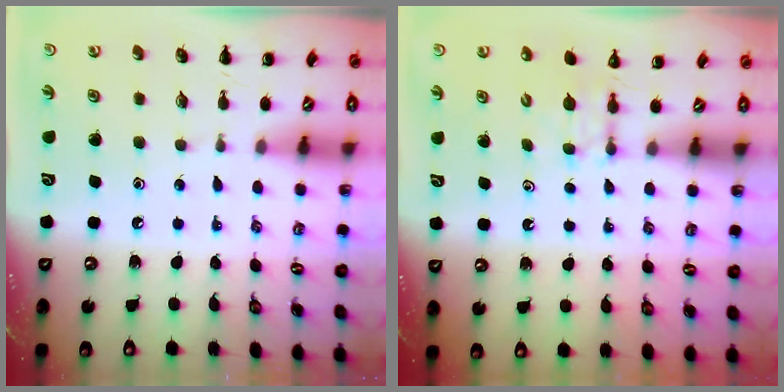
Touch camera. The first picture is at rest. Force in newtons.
{"total": 2.7, "press": 2.5, "slide": 1.1}